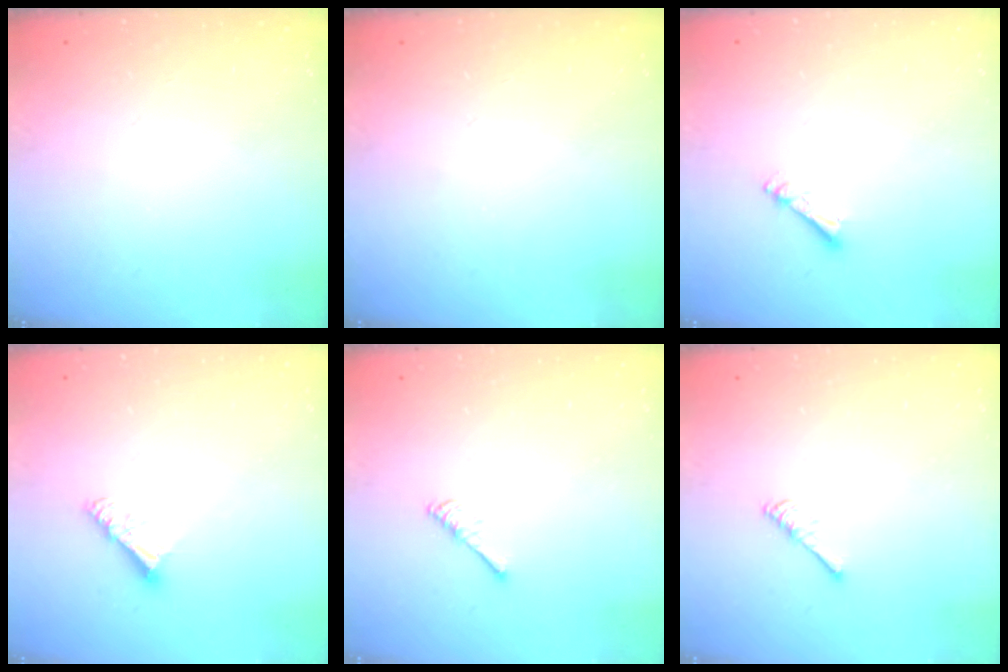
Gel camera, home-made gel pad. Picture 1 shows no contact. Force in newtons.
{"total": 0.0}
{"total": 2.7, "press": 2.7, "slide": 0.4}
{"total": 5.5, "press": 5.5, "slide": 0.3}
{"total": 2.7, "press": 2.6, "slide": 0.5}
{"total": 2.7, "press": 2.6, "slide": 0.5}